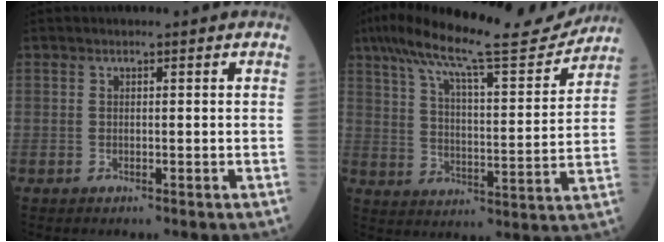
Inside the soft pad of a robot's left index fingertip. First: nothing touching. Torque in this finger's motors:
{"motor_torque": [1.07, -1.06, 0.55, 0.15]}